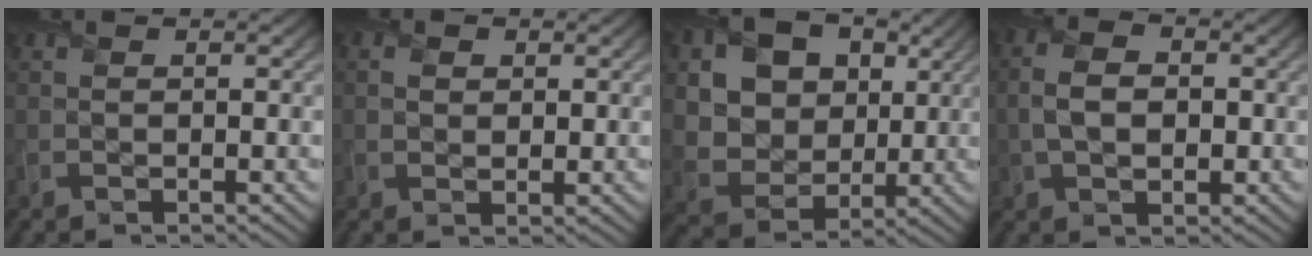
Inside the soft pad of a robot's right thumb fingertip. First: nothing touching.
{"total": 2.1, "force": [0.5, 1.5, 1.3], "torque": [-0.030, -0.002, 0.010]}
{"total": 12.3, "force": [4.3, 9.7, 6.2], "torque": [-0.171, 0.007, 0.098]}
{"total": 5.4, "force": [-0.2, 3.5, 4.1], "torque": [-0.093, -0.006, -0.002]}